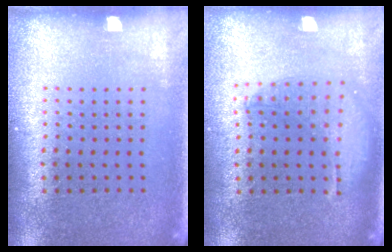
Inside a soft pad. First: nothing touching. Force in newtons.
{"total": 1.3, "press": 1.2, "slide": 0.4}